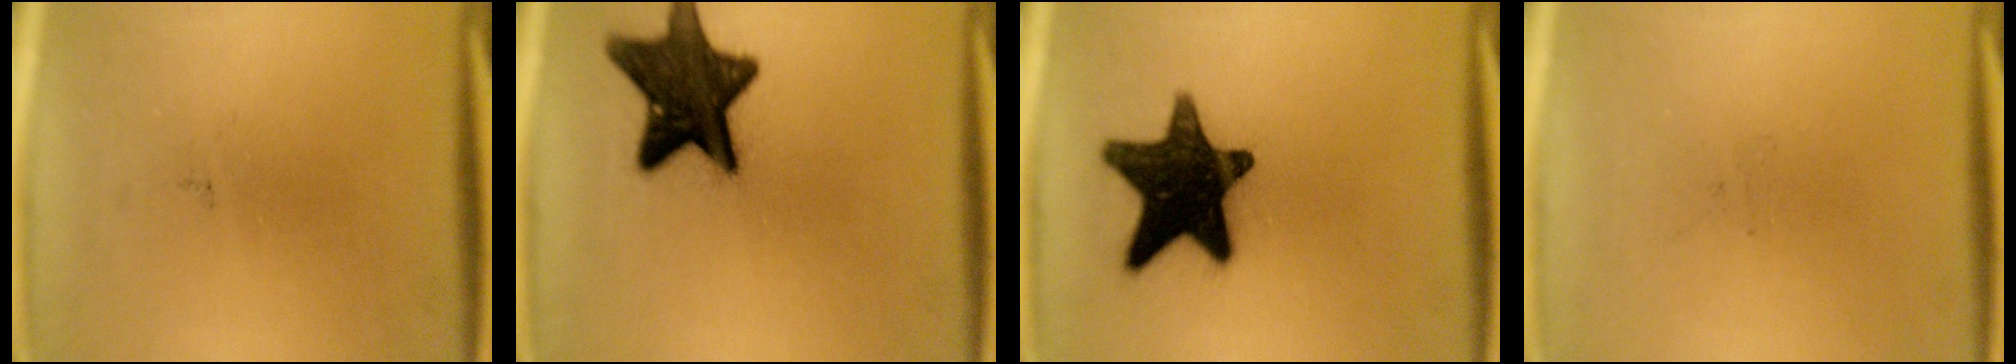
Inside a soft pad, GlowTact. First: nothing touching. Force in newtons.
{"total": 15.5}
{"total": 16.6}
{"total": 0.0}